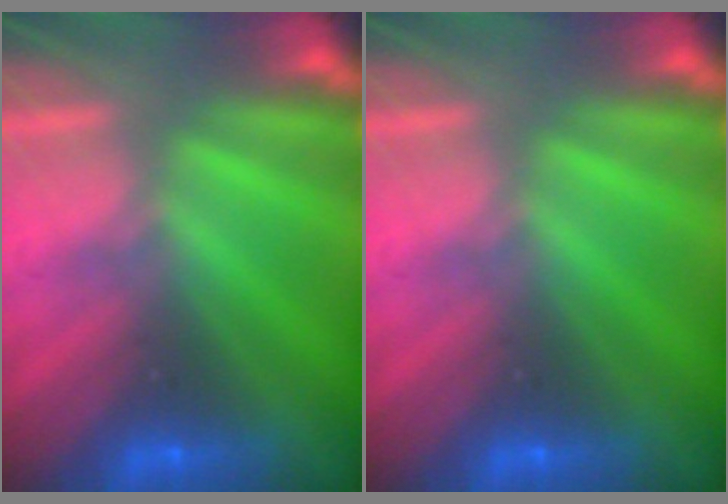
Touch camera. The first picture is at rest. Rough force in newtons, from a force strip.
{"total": 0.0}